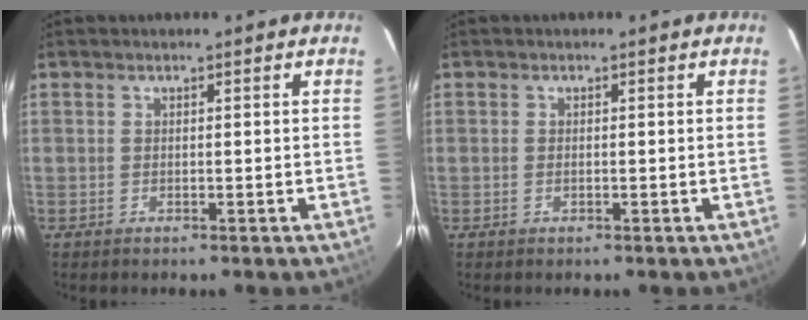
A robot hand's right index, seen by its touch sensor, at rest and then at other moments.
{"total": 0.5, "force": [-0.1, 0.2, 0.5], "torque": [-0.010, 0.001, -0.002]}